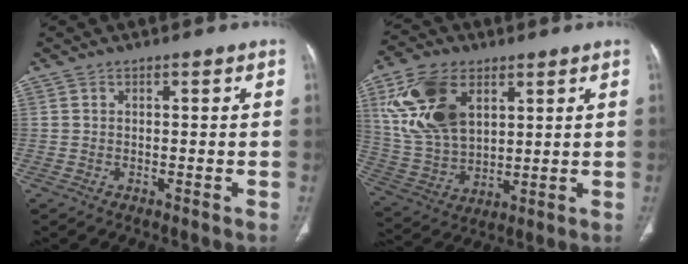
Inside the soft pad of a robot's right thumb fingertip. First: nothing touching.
{"total": 17.0, "force": [6.4, 10.4, 11.8], "torque": [-0.217, -0.017, 0.135]}